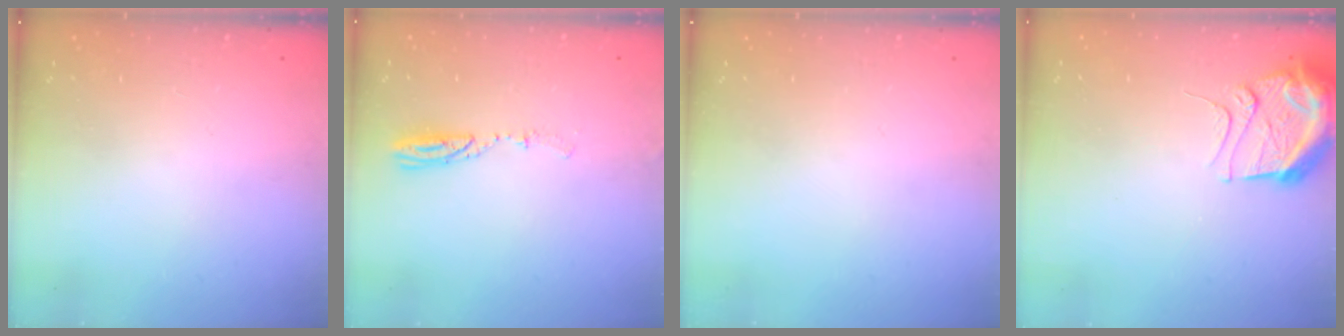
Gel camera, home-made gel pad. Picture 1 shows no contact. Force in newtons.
{"total": 4.8, "press": 4.7, "slide": 1.0}
{"total": 0.0}
{"total": 11.0, "press": 11.0, "slide": 0.9}